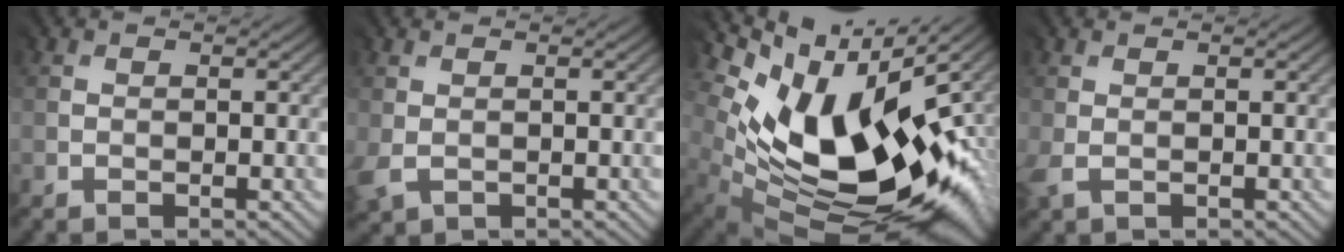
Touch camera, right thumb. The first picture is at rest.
{"total": 1.7, "force": [0.3, 1.4, 0.9], "torque": [-0.033, 0.000, 0.004]}
{"total": 14.2, "force": [0.9, 7.8, 11.8], "torque": [-0.183, -0.022, 0.026]}
{"total": 0.7, "force": [0.1, 0.1, 0.7], "torque": [-0.022, 0.007, -0.004]}